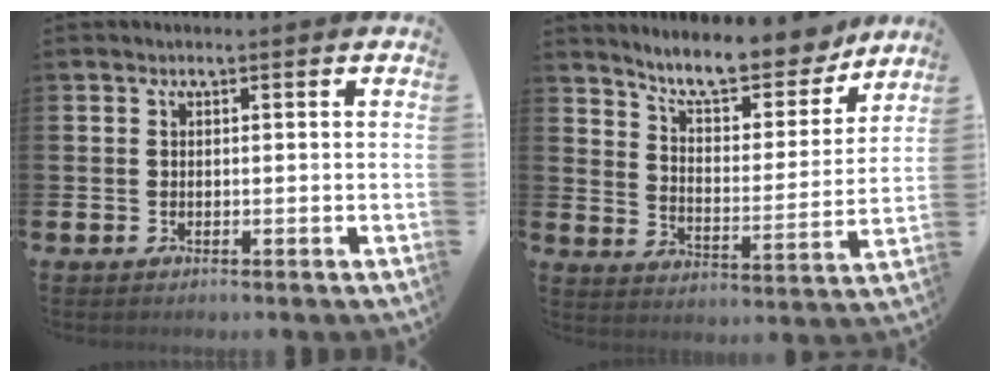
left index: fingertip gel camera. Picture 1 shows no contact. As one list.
[{"total": 9.6, "force": [8.8, 2.2, 3.2], "torque": [-0.088, -0.058, 0.152]}]